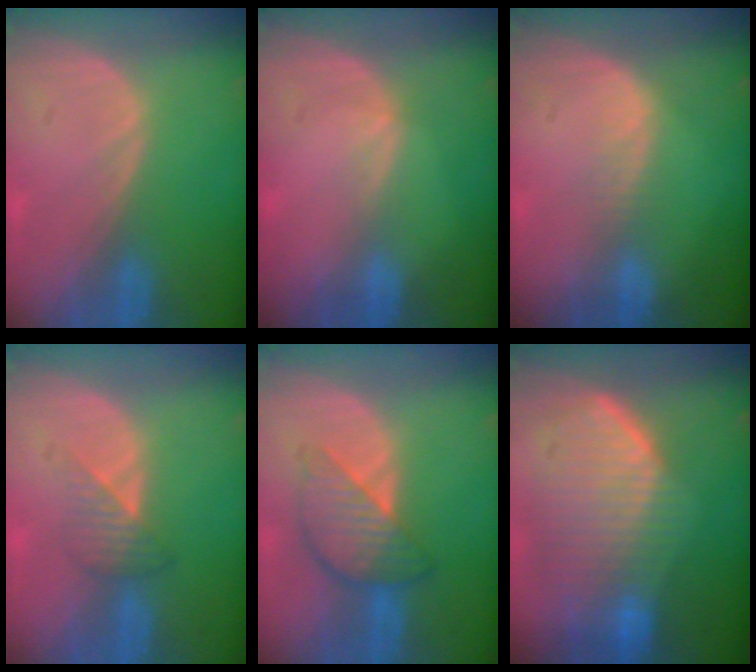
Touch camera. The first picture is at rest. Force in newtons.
{"total": 1.2, "press": 0.7, "slide": 0.9}
{"total": 1.6, "press": 1.6, "slide": 0.1}
{"total": 3.4, "press": 3.1, "slide": 1.4}
{"total": 6.2, "press": 6.2, "slide": 0.4}
{"total": 10.5, "press": 9.1, "slide": 5.2}